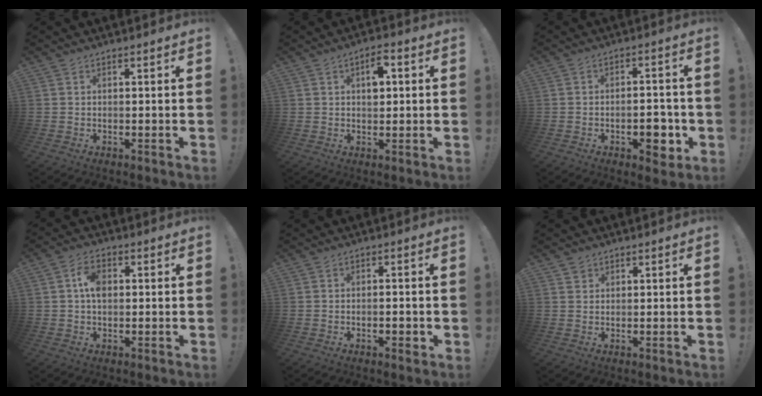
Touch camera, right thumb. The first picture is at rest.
{"total": 5.3, "force": [1.1, 3.3, 4.0], "torque": [-0.043, -0.002, 0.012]}
{"total": 7.4, "force": [-2.9, 4.0, 5.4], "torque": [-0.053, 0.011, -0.046]}
{"total": 6.1, "force": [0.8, 3.9, 4.6], "torque": [-0.062, 0.004, 0.013]}
{"total": 2.7, "force": [-1.3, 0.9, 2.2], "torque": [-0.031, 0.004, -0.021]}
{"total": 1.5, "force": [1.2, 1.0, 0.2], "torque": [0.010, -0.009, 0.019]}